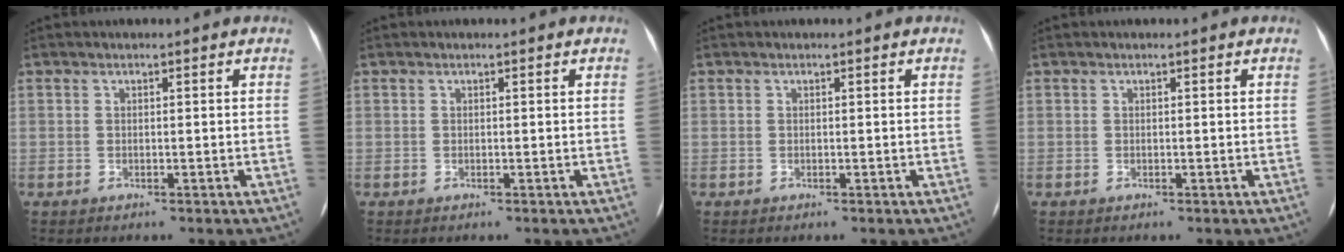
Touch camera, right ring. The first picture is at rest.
{"total": 0.0}
{"total": 0.0}
{"total": 0.0}